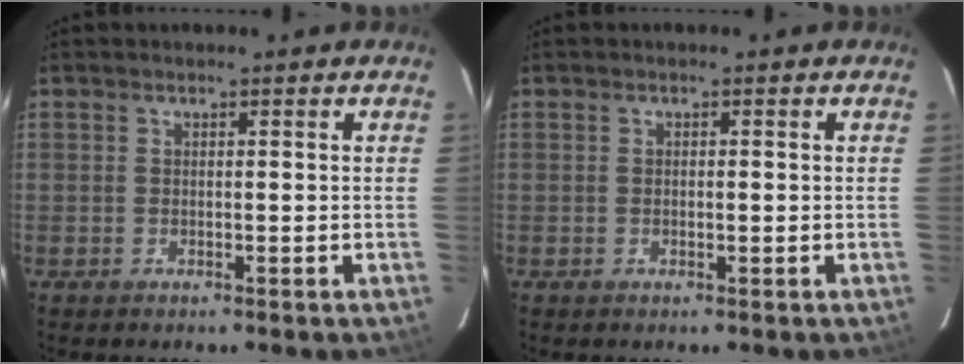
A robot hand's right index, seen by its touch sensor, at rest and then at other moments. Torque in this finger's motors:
{"motor_torque": [-0.21, 0.17, -0.04, 0.00]}